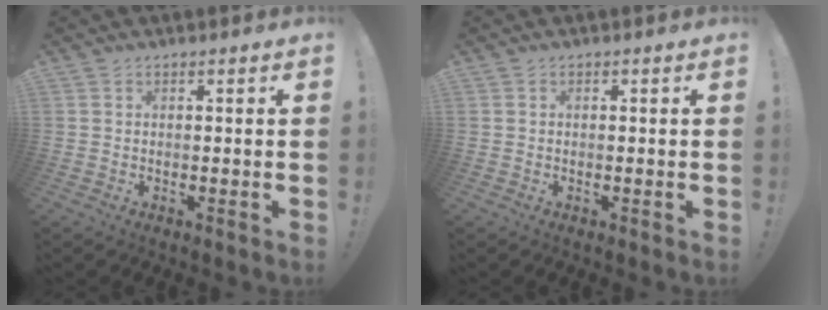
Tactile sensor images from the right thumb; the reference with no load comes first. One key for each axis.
{"total": 0.0}